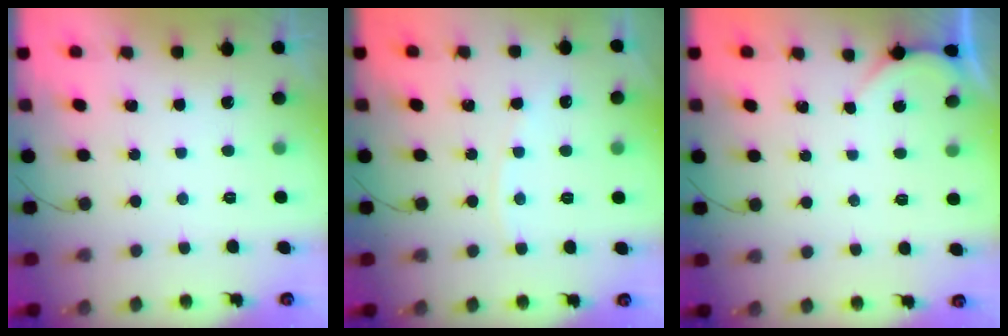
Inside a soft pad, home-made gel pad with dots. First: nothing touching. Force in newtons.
{"total": 2.0, "press": 2.0, "slide": 0.4}
{"total": 0.8, "press": 0.8, "slide": 0.1}